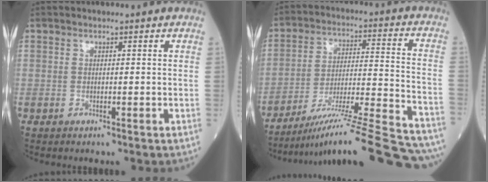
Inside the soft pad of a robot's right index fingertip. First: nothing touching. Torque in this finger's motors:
{"motor_torque": [-0.44, -1.07, 0.43, 0.08]}